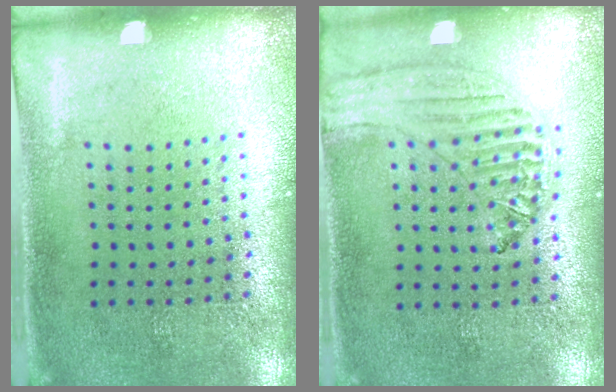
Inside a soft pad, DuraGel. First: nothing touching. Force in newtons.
{"total": 0.8, "press": 0.8, "slide": 0.1}